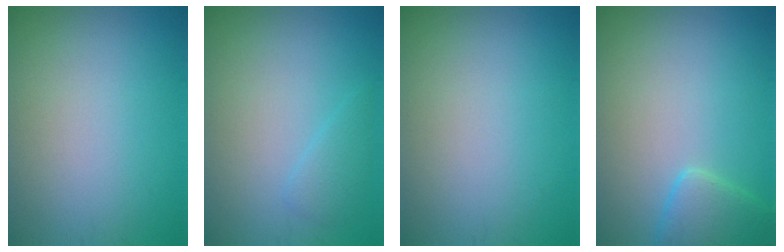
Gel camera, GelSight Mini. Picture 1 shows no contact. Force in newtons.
{"total": 1.4, "press": 1.4, "slide": 0.1}
{"total": 0.0}
{"total": 2.9, "press": 2.9, "slide": 0.1}